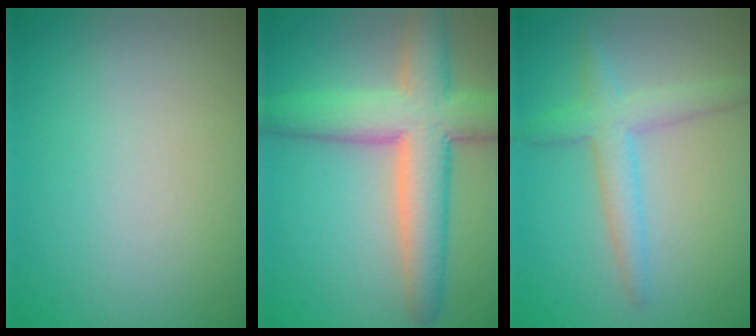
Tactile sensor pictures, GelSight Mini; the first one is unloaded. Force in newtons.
{"total": 8.1, "press": 8.1, "slide": 0.3}
{"total": 2.6, "press": 2.6, "slide": 0.2}